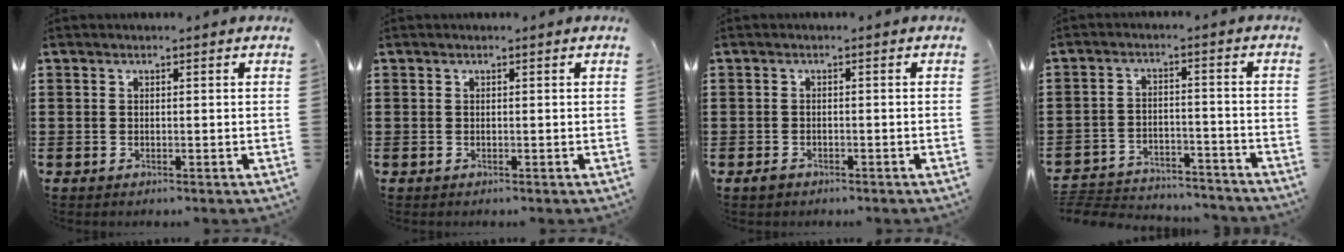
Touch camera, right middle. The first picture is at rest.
{"total": 0.0}
{"total": 1.0, "force": [-0.8, 0.5, 0.5], "torque": [-0.012, -0.004, -0.015]}
{"total": 4.6, "force": [-4.5, 0.7, 0.5], "torque": [-0.019, 0.001, -0.096]}